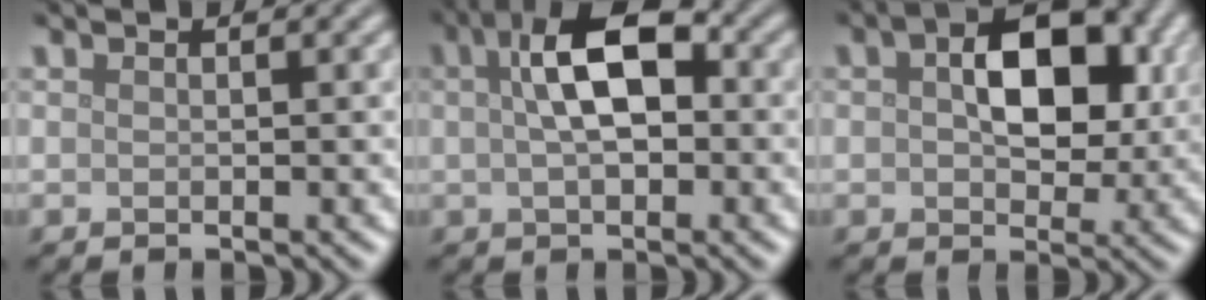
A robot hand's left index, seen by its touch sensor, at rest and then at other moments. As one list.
[{"total": 6.8, "force": [1.2, 3.3, 5.8], "torque": [-0.090, 0.022, 0.010]}, {"total": 8.4, "force": [1.6, 5.0, 6.5], "torque": [-0.090, 0.007, 0.019]}]